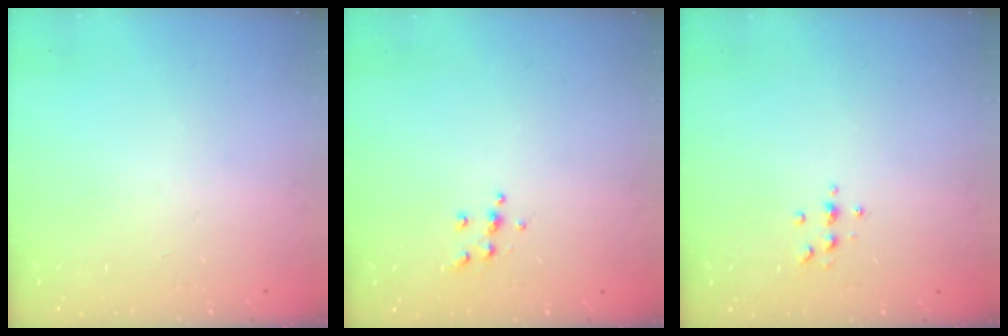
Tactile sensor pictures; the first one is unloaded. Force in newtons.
{"total": 4.5, "press": 4.5, "slide": 0.5}
{"total": 4.1, "press": 4.1, "slide": 0.5}